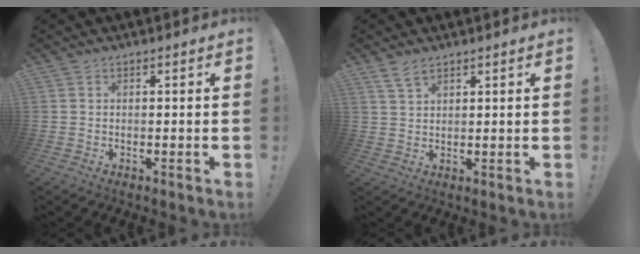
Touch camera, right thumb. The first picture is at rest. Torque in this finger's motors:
{"motor_torque": [0.11, 0.59, 0.10, -0.17, -0.02]}